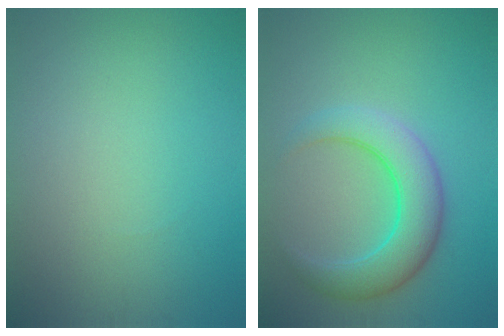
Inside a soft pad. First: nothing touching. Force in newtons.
{"total": 5.4, "press": 5.4, "slide": 0.1}